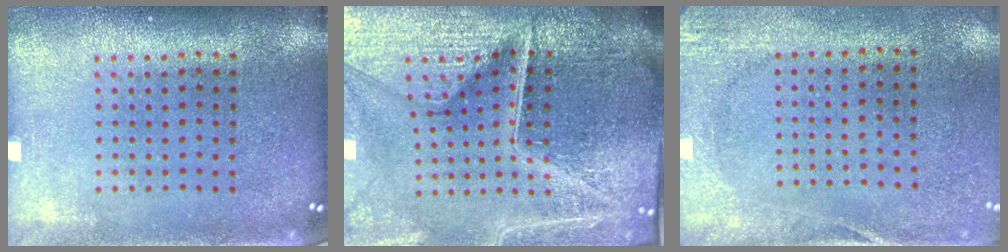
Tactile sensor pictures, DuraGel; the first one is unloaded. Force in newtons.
{"total": 6.3, "press": 5.7, "slide": 2.7}
{"total": 2.7, "press": 2.1, "slide": 1.7}